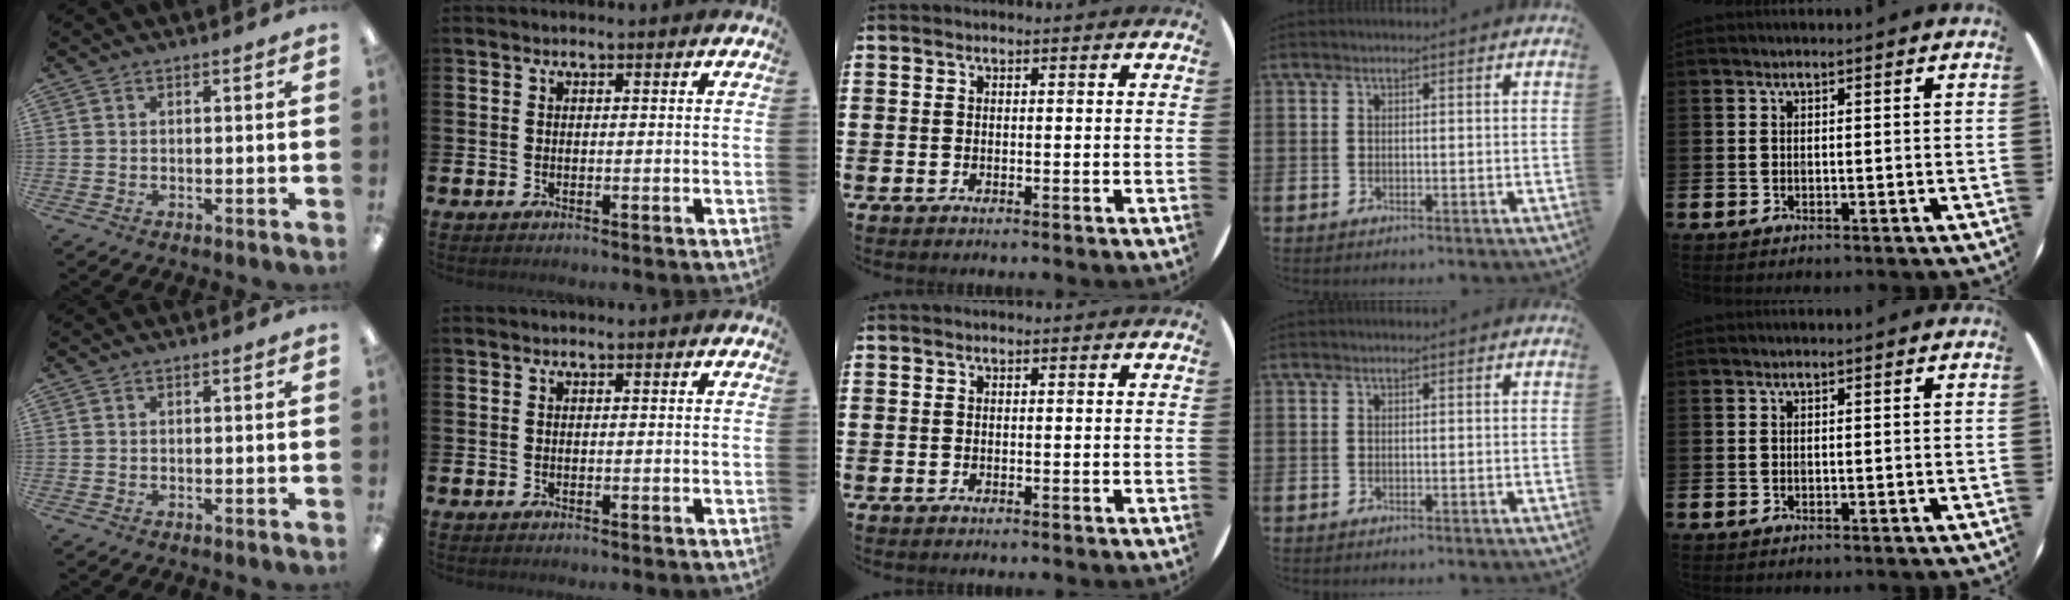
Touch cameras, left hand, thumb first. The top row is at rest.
{}